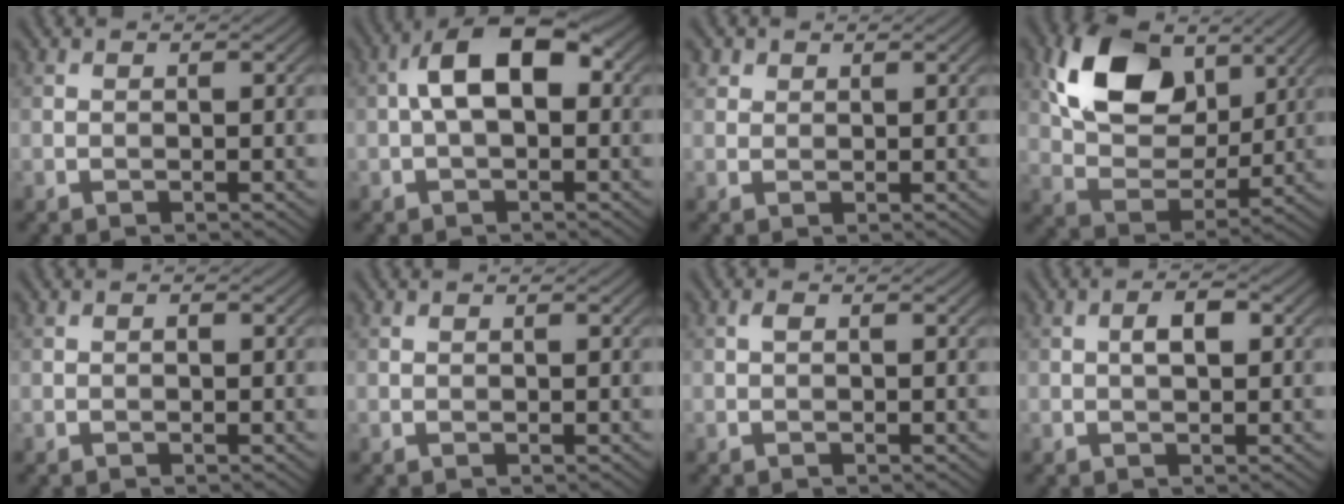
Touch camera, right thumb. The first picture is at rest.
{"total": 7.8, "force": [0.5, 4.1, 6.7], "torque": [-0.123, 0.021, -0.001]}
{"total": 1.7, "force": [1.2, 1.2, 0.4], "torque": [-0.011, 0.001, 0.023]}
{"total": 13.9, "force": [5.8, 9.0, 8.8], "torque": [-0.181, 0.008, 0.109]}
{"total": 0.0}
{"total": 0.0}
{"total": 0.6, "force": [0.1, 0.3, 0.6], "torque": [-0.014, 0.004, 0.000]}
{"total": 2.4, "force": [0.3, 1.1, 2.1], "torque": [-0.036, 0.006, 0.003]}